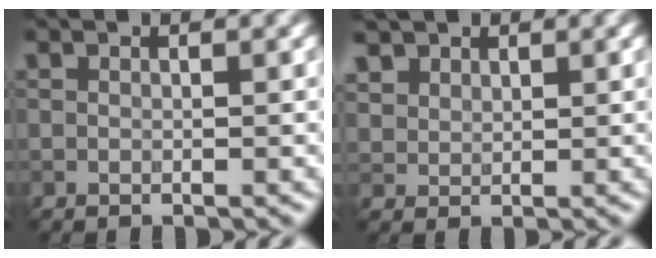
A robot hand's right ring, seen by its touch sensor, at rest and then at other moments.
{"total": 2.8, "force": [1.9, 1.8, 0.8], "torque": [-0.039, -0.005, 0.049]}